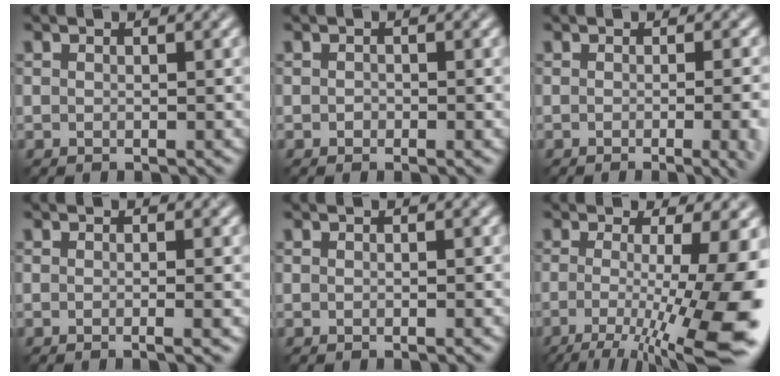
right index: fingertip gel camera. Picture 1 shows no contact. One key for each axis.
{"total": 0.7, "fx": -0.3, "fy": 0.5, "fz": 0.5, "tx": -0.005, "ty": -0.005, "tz": -0.005}
{"total": 9.2, "fx": -2.1, "fy": 4.3, "fz": 7.9, "tx": -0.026, "ty": 0.001, "tz": -0.014}
{"total": 2.0, "fx": -0.4, "fy": 0.7, "fz": 1.9, "tx": -0.019, "ty": -0.006, "tz": -0.015}
{"total": 0.6, "fx": -0.3, "fy": 0.2, "fz": 0.5, "tx": -0.002, "ty": -0.001, "tz": -0.006}
{"total": 13.7, "fx": -3.1, "fy": 3.8, "fz": 12.8, "tx": -0.178, "ty": -0.020, "tz": -0.039}